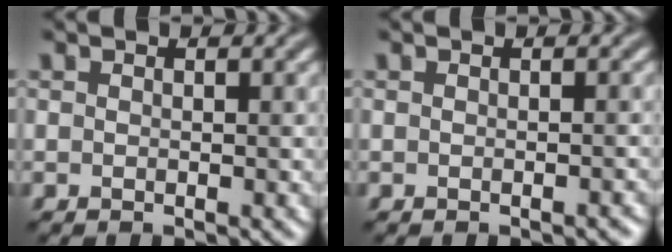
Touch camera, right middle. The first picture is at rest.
{"total": 0.6, "force": [-0.6, 0.1, 0.3], "torque": [-0.004, 0.001, -0.006]}